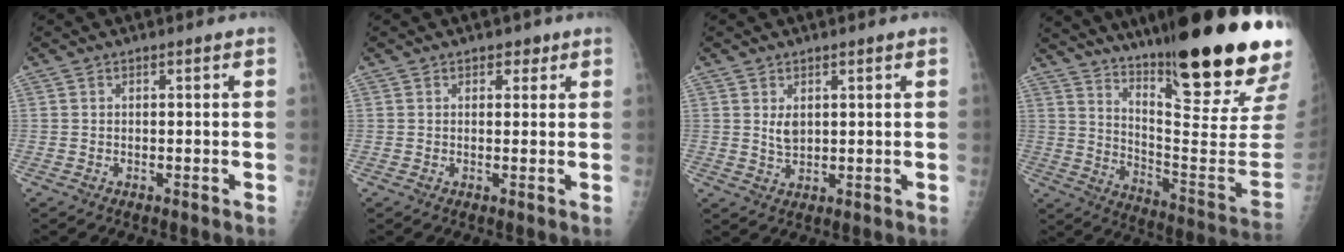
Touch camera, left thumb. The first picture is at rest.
{"total": 2.0, "force": [1.3, 1.4, 0.8], "torque": [0.007, -0.005, 0.014]}
{"total": 2.9, "force": [1.1, 1.7, 2.1], "torque": [-0.030, -0.013, 0.026]}
{"total": 31.1, "force": [21.5, 4.4, 22.1], "torque": [-0.278, -0.123, 0.315]}